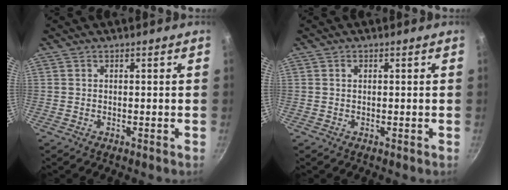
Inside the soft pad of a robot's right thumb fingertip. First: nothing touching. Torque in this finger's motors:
{"motor_torque": [0.13, 0.66, 0.41, -0.24, -0.02]}